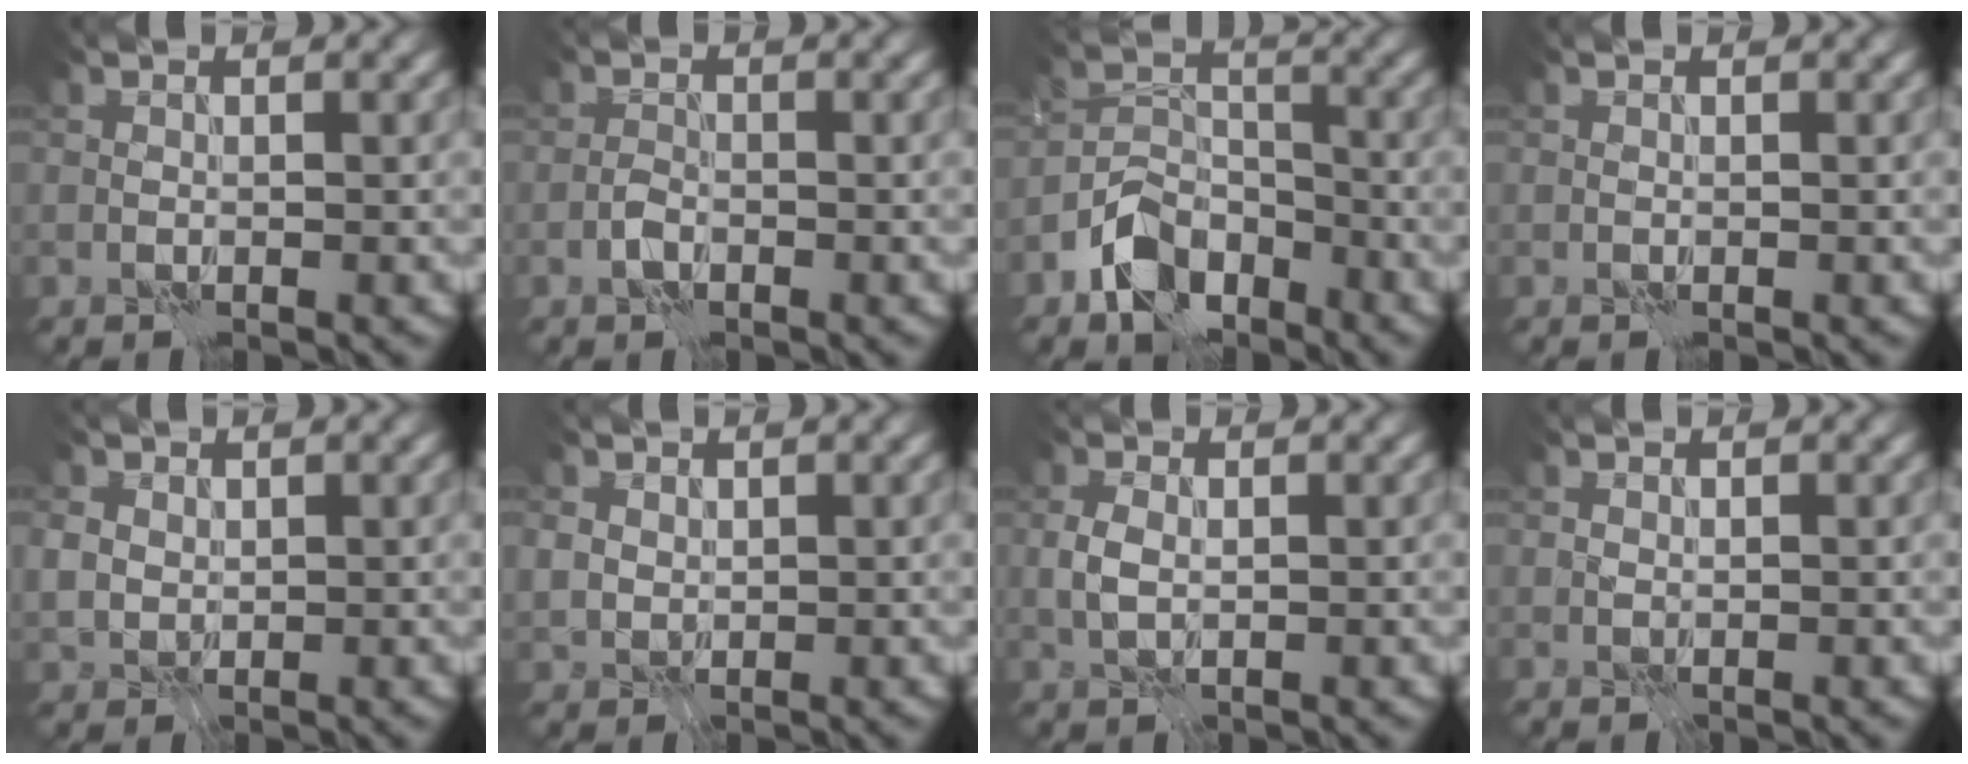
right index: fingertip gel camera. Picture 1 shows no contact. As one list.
[{"total": 1.0, "force": [-0.7, 0.5, 0.6], "torque": [-0.012, 0.005, -0.016]}, {"total": 5.7, "force": [-3.7, 3.5, 2.7], "torque": [-0.044, 0.000, -0.076]}, {"total": 0.0}, {"total": 2.3, "force": [0.6, 2.0, 0.9], "torque": [-0.026, 0.000, 0.013]}, {"total": 1.8, "force": [0.7, 1.6, 0.6], "torque": [-0.015, -0.002, 0.015]}, {"total": 1.8, "force": [0.1, 1.2, 1.4], "torque": [-0.035, 0.001, 0.003]}, {"total": 0.0}]